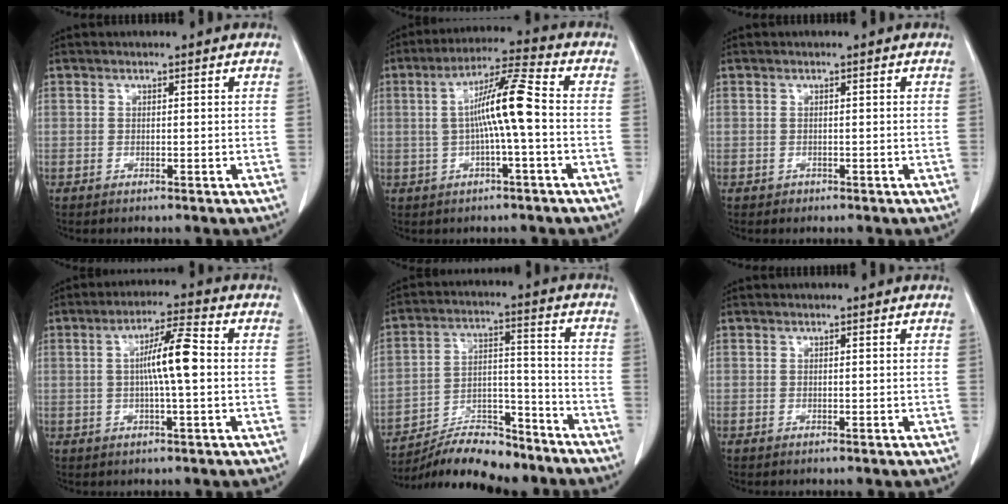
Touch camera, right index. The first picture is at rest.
{"total": 8.9, "force": [-0.1, 0.1, 8.9], "torque": [-0.158, 0.021, -0.004]}
{"total": 0.5, "force": [-0.3, 0.5, 0.0], "torque": [-0.005, 0.002, -0.004]}
{"total": 7.1, "force": [0.4, 0.5, 7.1], "torque": [-0.125, 0.011, 0.005]}
{"total": 14.0, "force": [-12.8, 3.2, 4.6], "torque": [-0.071, 0.032, -0.215]}
{"total": 0.0}